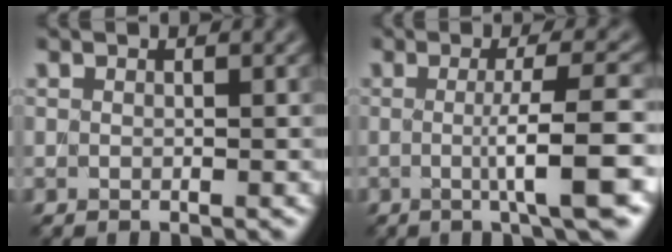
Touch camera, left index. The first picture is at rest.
{"total": 6.0, "force": [-0.7, 0.9, 5.9], "torque": [-0.087, -0.002, -0.011]}